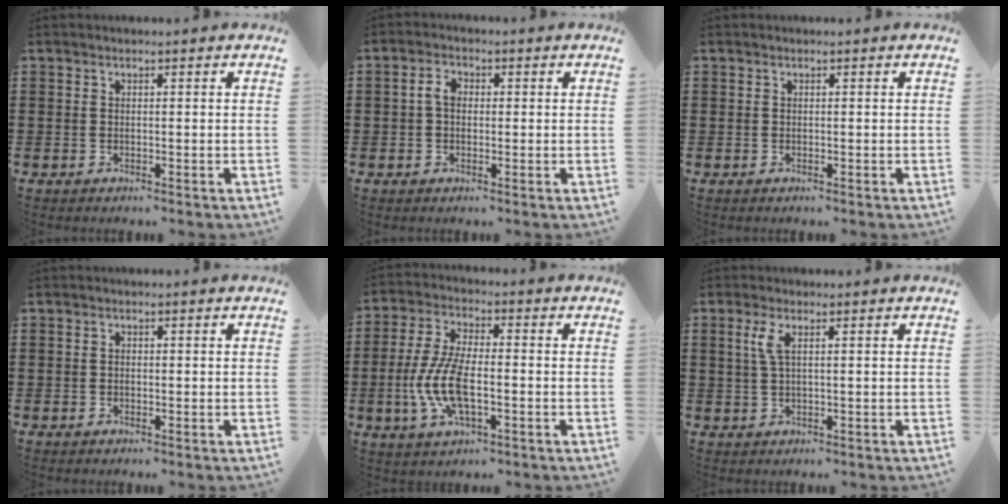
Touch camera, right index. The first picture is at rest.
{"total": 3.0, "force": [0.0, 2.0, 2.3], "torque": [-0.054, 0.007, -0.004]}
{"total": 0.0}
{"total": 0.5, "force": [-0.1, 0.4, 0.3], "torque": [-0.008, 0.001, -0.003]}
{"total": 9.3, "force": [-2.2, 3.7, 8.2], "torque": [-0.194, -0.013, -0.048]}
{"total": 2.7, "force": [0.8, 0.7, 2.5], "torque": [-0.061, 0.002, 0.010]}